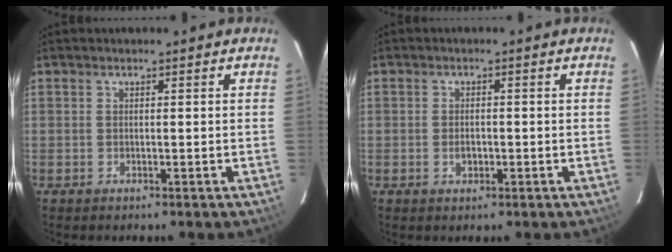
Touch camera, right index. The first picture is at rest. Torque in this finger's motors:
{"motor_torque": [-0.01, 0.00, 0.17, 0.00]}